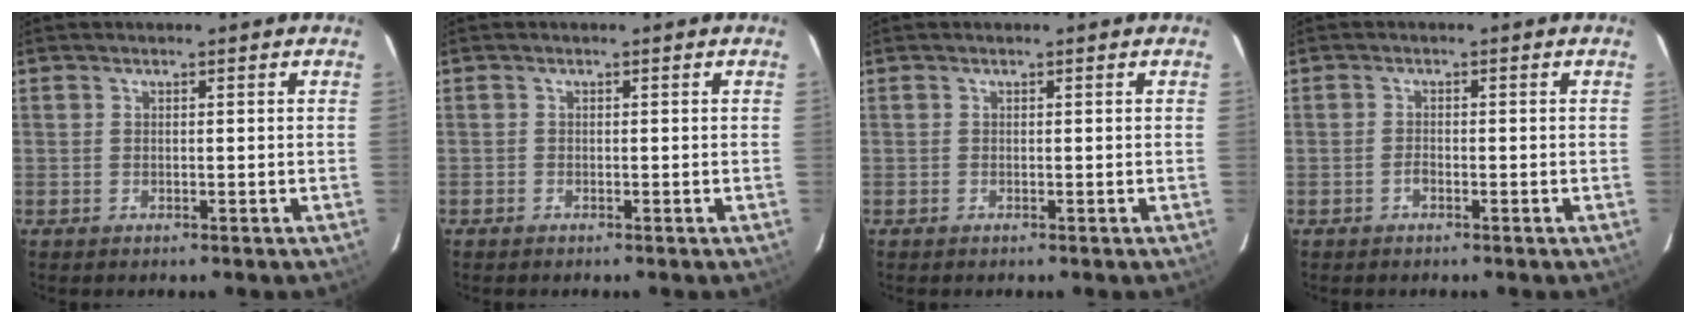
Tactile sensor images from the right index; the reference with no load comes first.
{"total": 0.6, "force": [-0.5, 0.4, 0.0], "torque": [-0.002, 0.001, -0.012]}
{"total": 0.0}
{"total": 1.0, "force": [-0.7, 0.6, 0.5], "torque": [-0.010, 0.001, -0.014]}